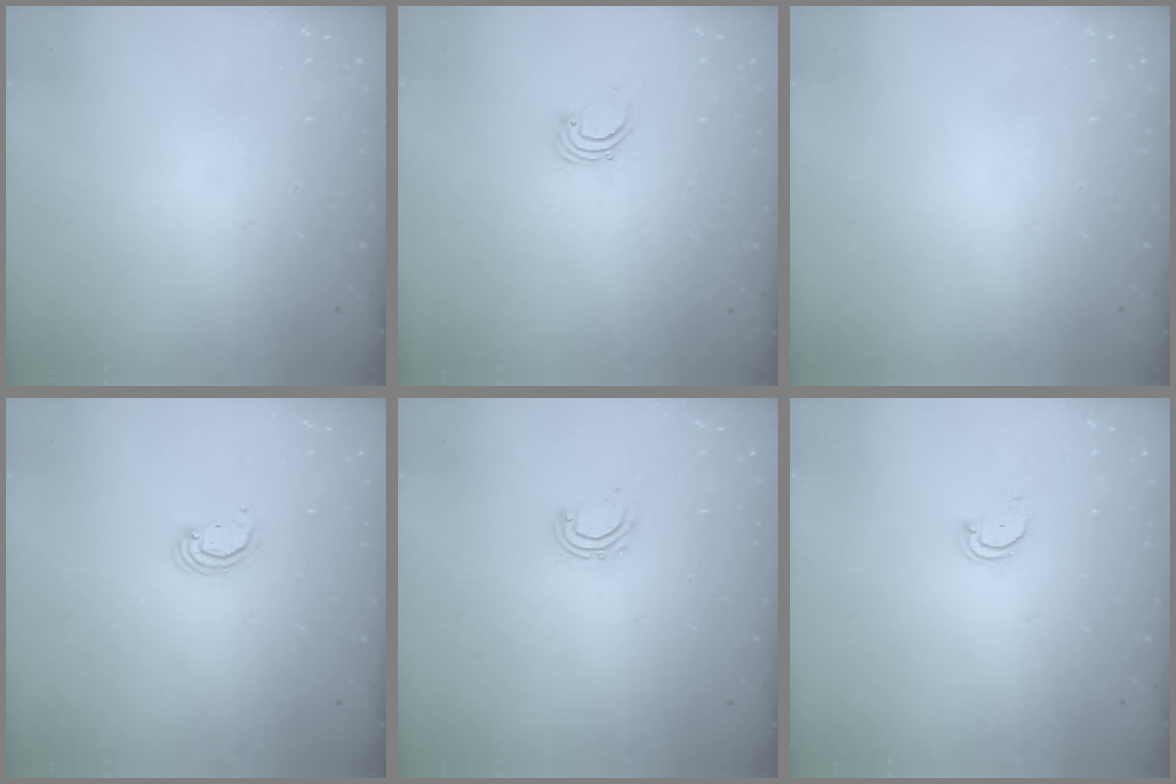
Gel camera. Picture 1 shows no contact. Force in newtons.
{"total": 2.2, "press": 2.2, "slide": 0.2}
{"total": 0.0}
{"total": 2.3, "press": 2.3, "slide": 0.3}
{"total": 6.5, "press": 6.5, "slide": 0.4}
{"total": 2.4, "press": 2.4, "slide": 0.2}